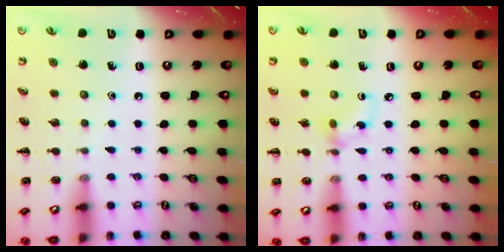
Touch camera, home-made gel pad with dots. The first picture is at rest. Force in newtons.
{"total": 3.9, "press": 3.7, "slide": 1.1}